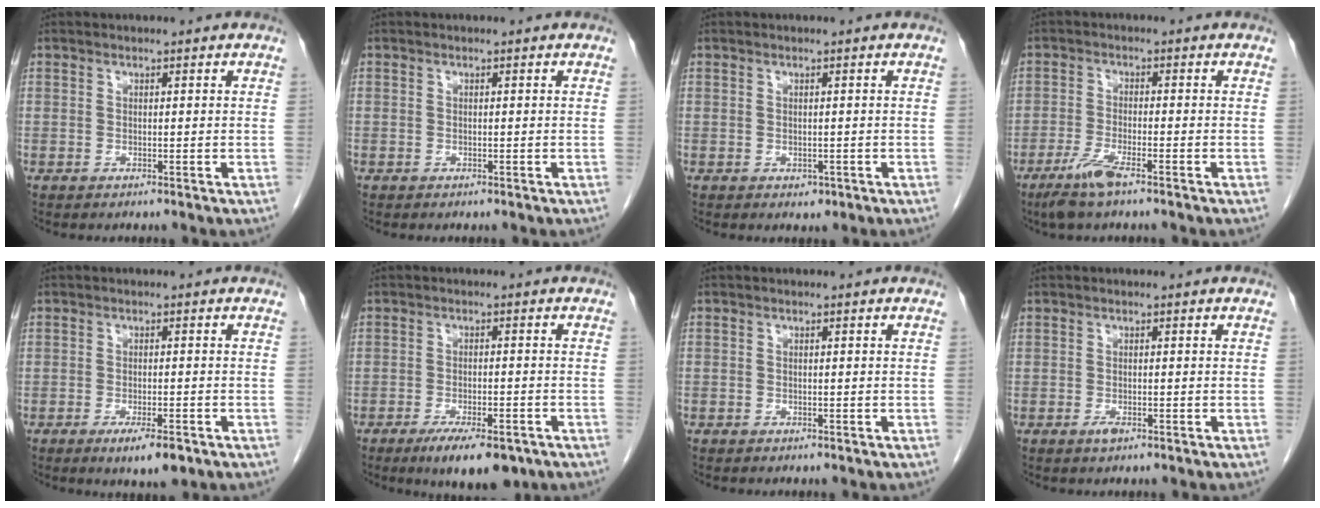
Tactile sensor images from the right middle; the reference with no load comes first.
{"total": 0.0}
{"total": 1.1, "force": [-0.4, 0.8, 0.6], "torque": [-0.008, 0.000, 0.000]}
{"total": 5.0, "force": [-3.4, 0.4, 3.6], "torque": [-0.081, -0.011, -0.068]}
{"total": 4.7, "force": [-2.7, 1.1, 3.7], "torque": [-0.058, -0.007, -0.036]}
{"total": 8.7, "force": [-5.9, 2.7, 5.7], "torque": [-0.081, -0.009, -0.088]}
{"total": 0.7, "force": [-0.5, 0.5, 0.0], "torque": [-0.007, 0.004, -0.010]}
{"total": 1.2, "force": [-0.7, 0.4, 0.9], "torque": [-0.016, -0.001, -0.010]}